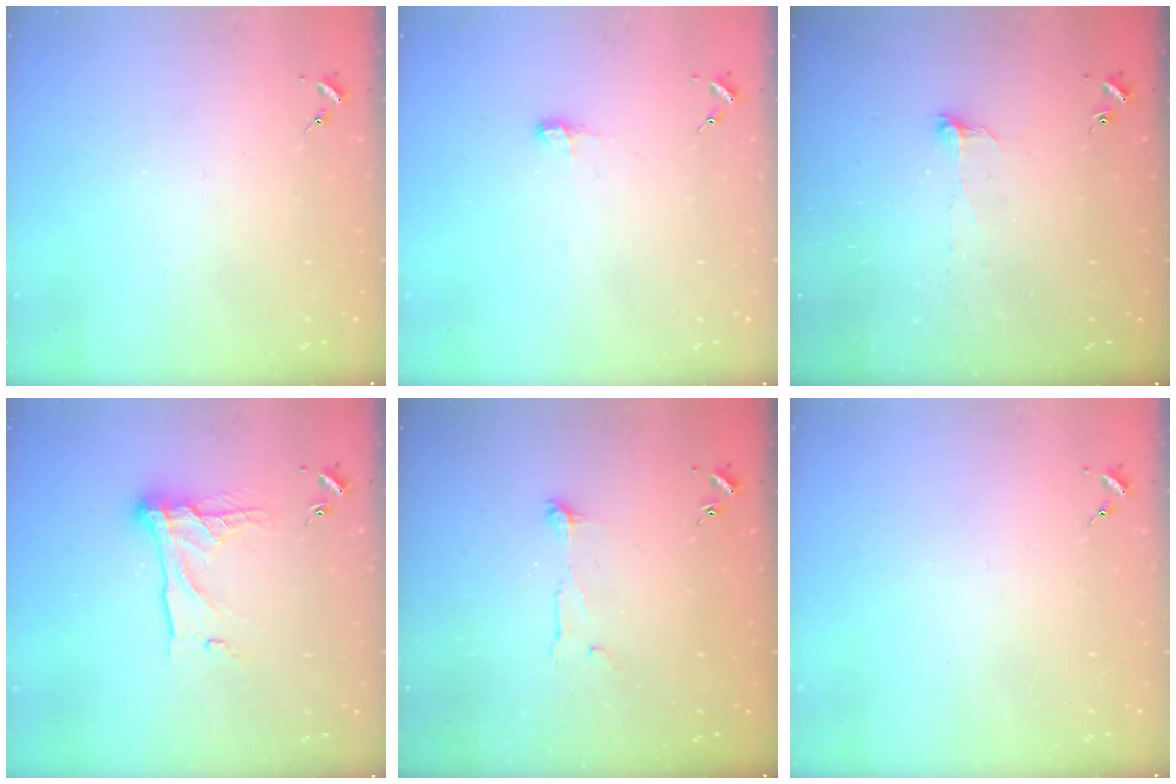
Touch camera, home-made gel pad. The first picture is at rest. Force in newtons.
{"total": 5.0, "press": 5.0, "slide": 0.4}
{"total": 5.1, "press": 5.1, "slide": 0.4}
{"total": 13.4, "press": 13.4, "slide": 1.1}
{"total": 5.8, "press": 5.8, "slide": 0.5}
{"total": 0.0}